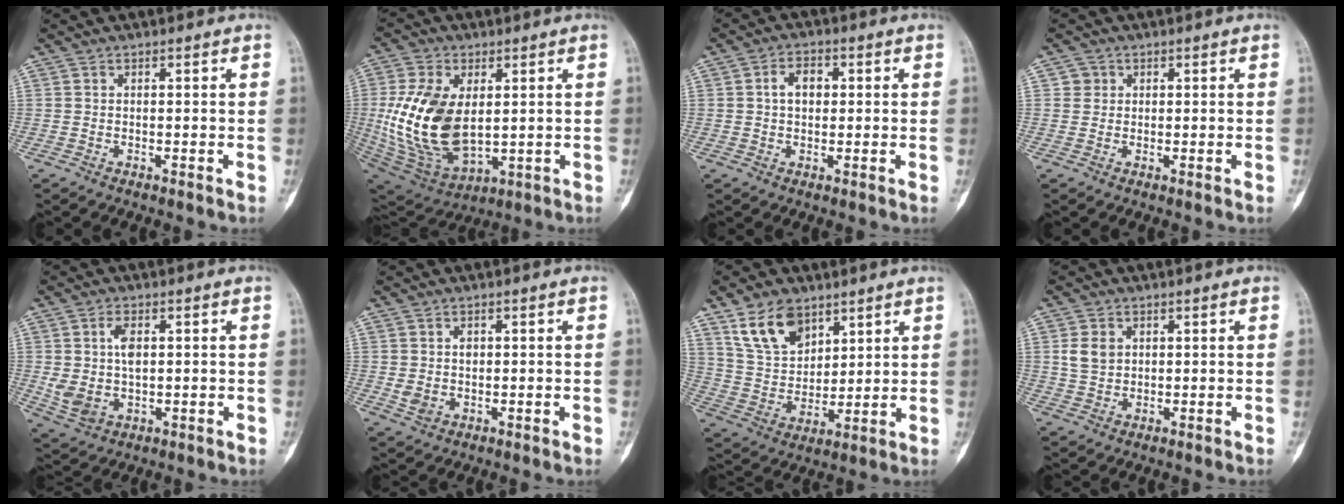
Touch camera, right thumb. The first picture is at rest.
{"total": 19.2, "force": [1.4, 11.4, 15.4], "torque": [-0.302, -0.017, 0.047]}
{"total": 4.6, "force": [0.7, 3.2, 3.2], "torque": [-0.043, 0.013, 0.008]}
{"total": 1.9, "force": [0.5, 1.8, 0.1], "torque": [0.011, 0.002, 0.004]}
{"total": 8.3, "force": [0.9, 5.0, 6.5], "torque": [-0.124, -0.001, 0.030]}
{"total": 3.9, "force": [0.3, 2.9, 2.6], "torque": [-0.036, -0.003, 0.012]}
{"total": 11.8, "force": [7.3, 7.2, 5.8], "torque": [-0.086, -0.033, 0.149]}
{"total": 4.2, "force": [1.1, 3.3, 2.3], "torque": [-0.033, 0.000, 0.026]}